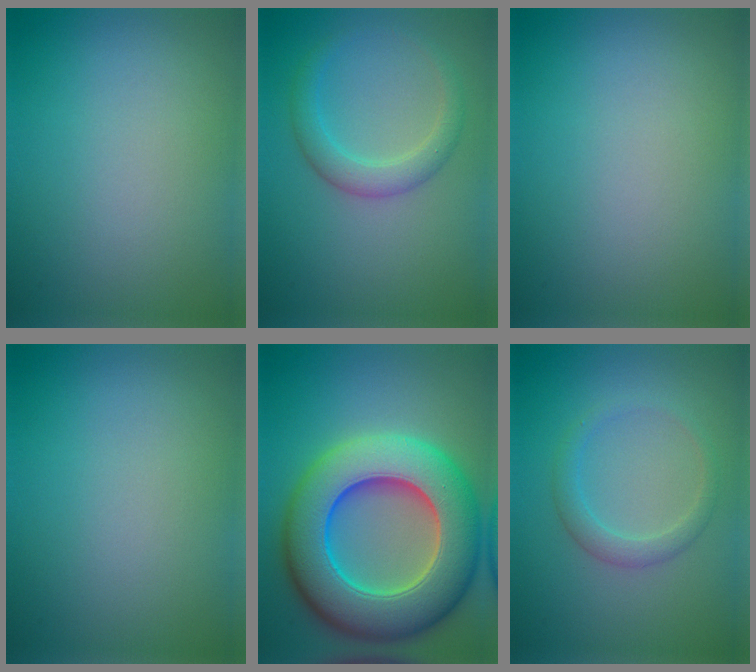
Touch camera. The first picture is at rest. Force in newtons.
{"total": 2.8, "press": 2.8, "slide": 0.1}
{"total": 0.0}
{"total": 0.0}
{"total": 13.3, "press": 13.1, "slide": 2.1}
{"total": 2.0, "press": 2.0, "slide": 0.1}